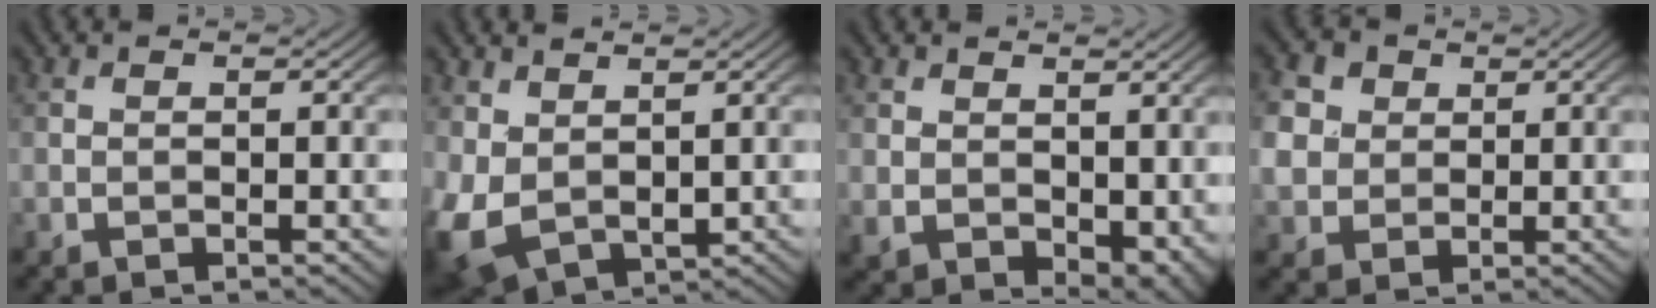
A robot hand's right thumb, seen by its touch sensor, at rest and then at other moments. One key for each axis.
{"total": 7.8, "fx": 1.9, "fy": 5.4, "fz": 5.4, "tx": -0.166, "ty": -0.017, "tz": 0.049}
{"total": 6.5, "fx": 1.5, "fy": 4.6, "fz": 4.4, "tx": -0.103, "ty": -0.030, "tz": 0.049}
{"total": 5.5, "fx": 1.6, "fy": 4.7, "fz": 2.4, "tx": -0.092, "ty": 0.008, "tz": 0.026}